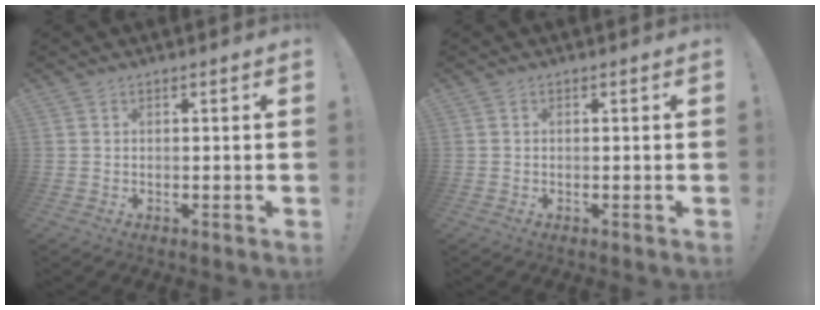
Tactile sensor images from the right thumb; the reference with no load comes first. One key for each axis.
{"total": 0.0}